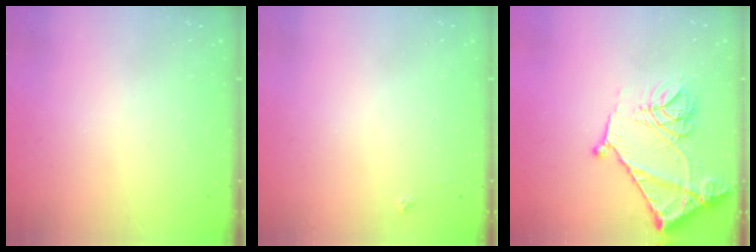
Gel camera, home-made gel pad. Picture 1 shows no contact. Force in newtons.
{"total": 2.1, "press": 2.1, "slide": 0.3}
{"total": 17.4, "press": 17.4, "slide": 1.3}